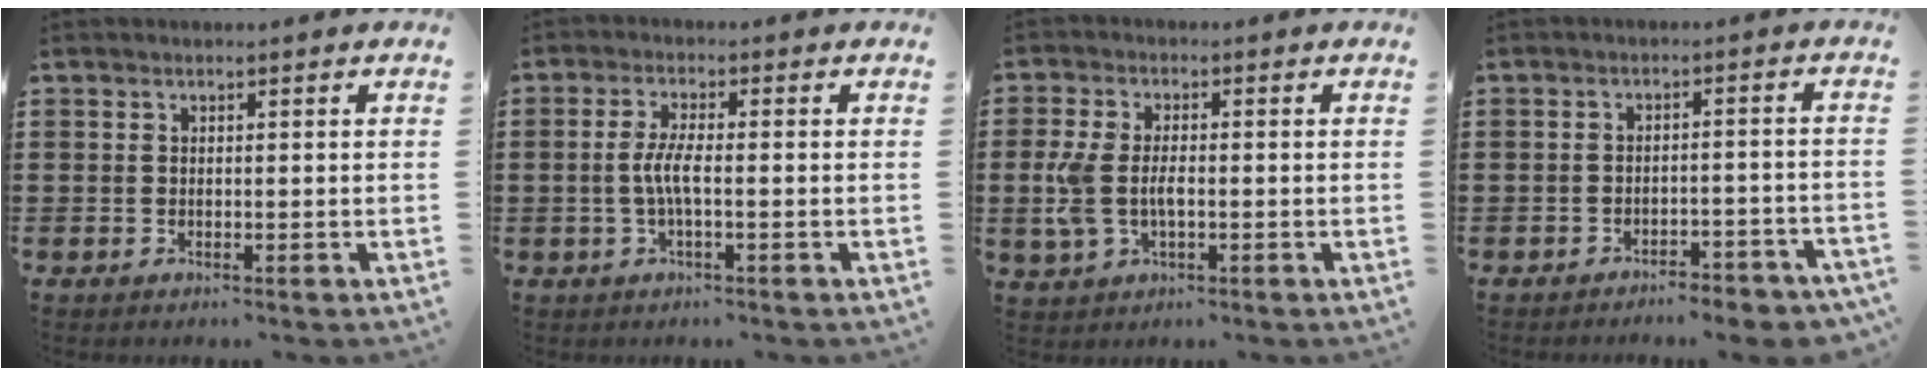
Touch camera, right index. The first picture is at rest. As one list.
[{"total": 4.0, "force": [-0.7, 0.7, 3.8], "torque": [-0.092, -0.006, -0.023]}, {"total": 5.3, "force": [-0.6, 2.8, 4.5], "torque": [-0.119, -0.006, -0.020]}, {"total": 3.3, "force": [-3.2, 0.2, 0.7], "torque": [-0.016, 0.003, -0.068]}]